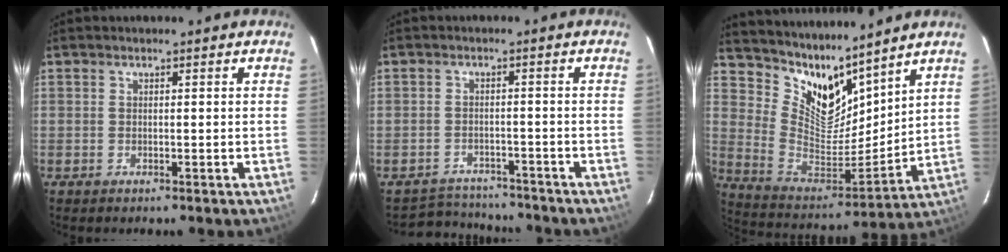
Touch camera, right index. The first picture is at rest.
{"total": 6.9, "force": [-6.1, 3.2, -0.1], "torque": [-0.012, 0.024, -0.087]}
{"total": 13.3, "force": [11.4, 4.4, 5.1], "torque": [-0.110, -0.031, 0.223]}